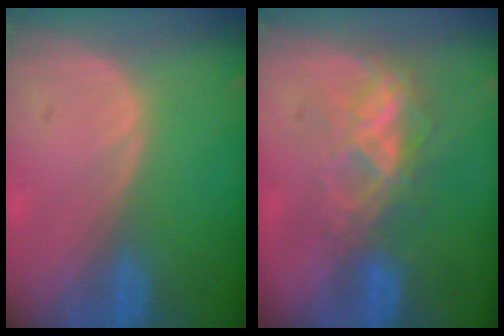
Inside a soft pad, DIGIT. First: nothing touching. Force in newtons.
{"total": 6.9, "press": 6.0, "slide": 3.3}